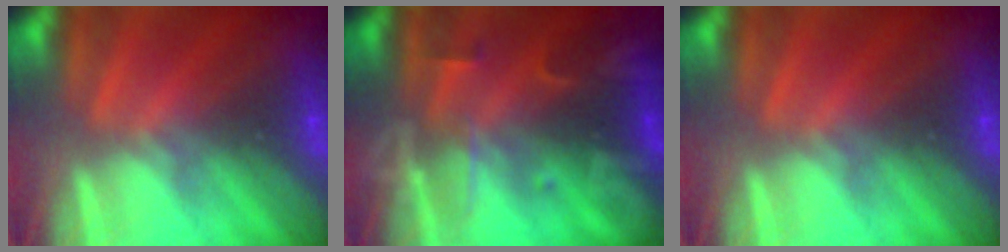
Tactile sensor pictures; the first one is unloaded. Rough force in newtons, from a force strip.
{"total": 2.4}
{"total": 0.0}